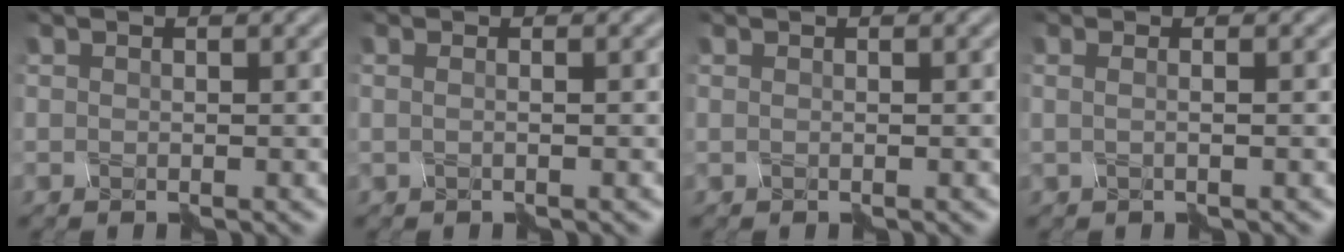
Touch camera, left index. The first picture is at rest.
{"total": 1.6, "force": [0.3, 0.8, 1.4], "torque": [-0.005, 0.012, -0.024]}
{"total": 0.0}
{"total": 2.3, "force": [0.4, 1.2, 1.9], "torque": [-0.013, 0.018, -0.024]}